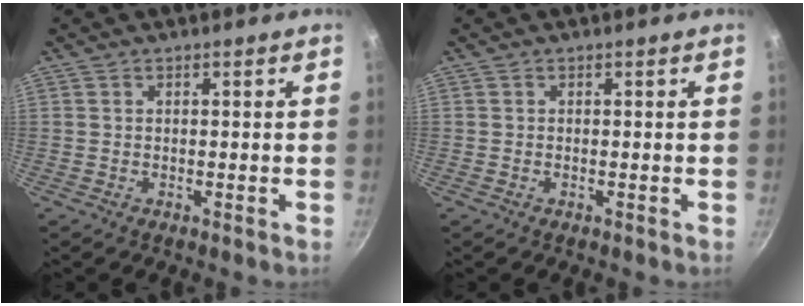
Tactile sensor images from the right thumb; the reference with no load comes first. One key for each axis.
{"total": 0.0}